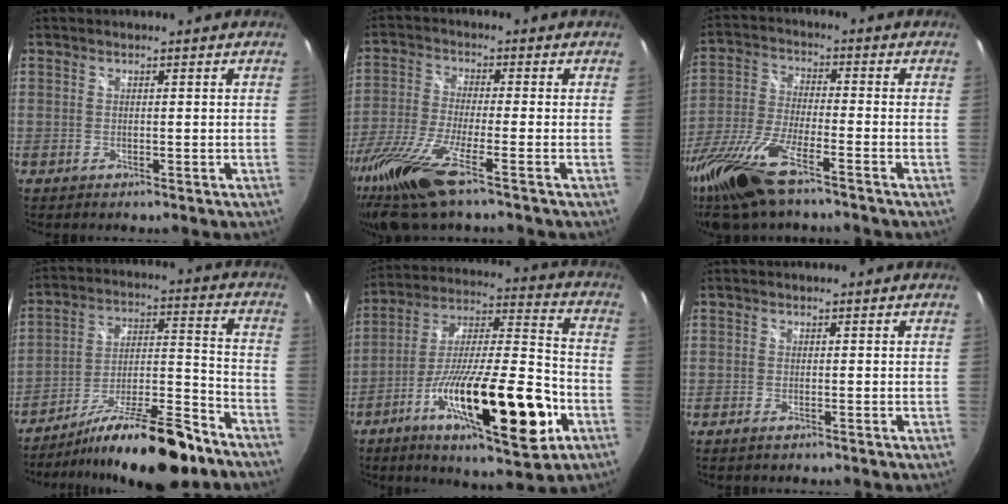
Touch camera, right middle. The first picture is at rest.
{"total": 15.7, "force": [-10.7, 1.3, 11.3], "torque": [-0.250, -0.053, -0.201]}
{"total": 18.3, "force": [-12.8, 4.4, 12.3], "torque": [-0.271, -0.050, -0.244]}
{"total": 19.0, "force": [-14.5, 3.4, 11.8], "torque": [-0.202, -0.013, -0.230]}
{"total": 24.7, "force": [-10.3, 5.5, 21.8], "torque": [-0.365, -0.028, -0.169]}
{"total": 0.6, "force": [-0.5, 0.1, 0.4], "torque": [-0.008, -0.003, -0.011]}